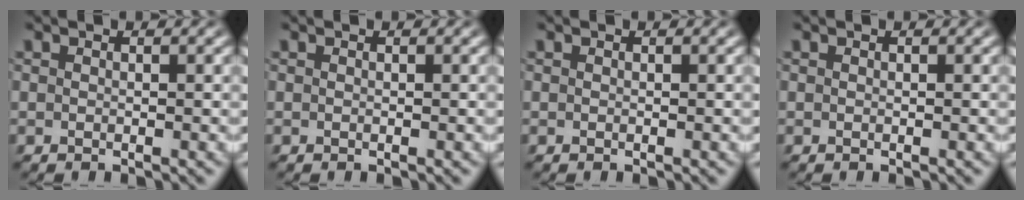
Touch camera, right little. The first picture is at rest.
{"total": 0.0}
{"total": 0.0}
{"total": 0.0}